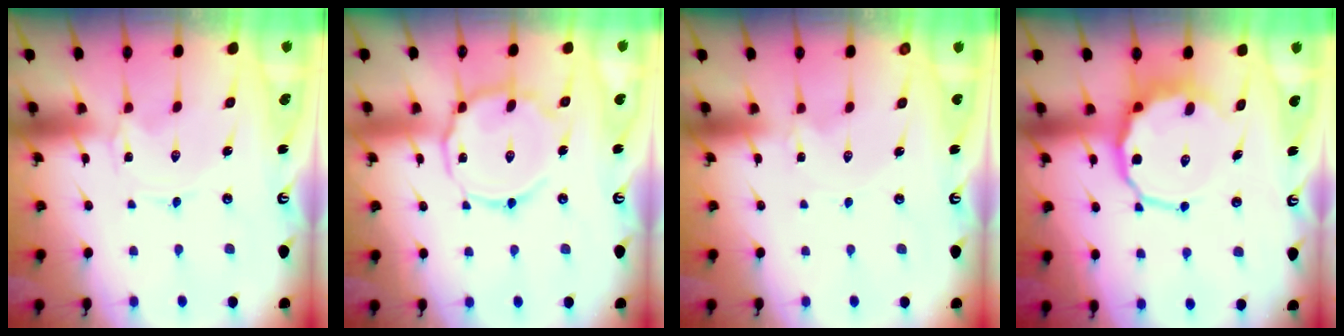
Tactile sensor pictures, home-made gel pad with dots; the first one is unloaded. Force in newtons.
{"total": 11.7, "press": 11.7, "slide": 0.7}
{"total": 0.0}
{"total": 10.1, "press": 9.5, "slide": 3.3}